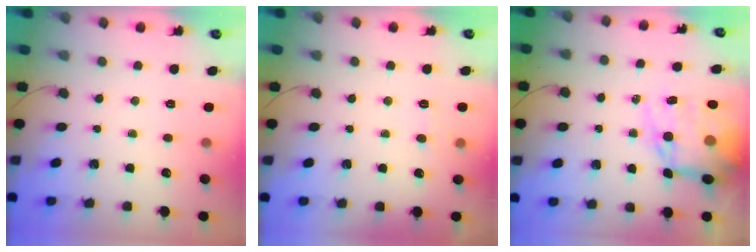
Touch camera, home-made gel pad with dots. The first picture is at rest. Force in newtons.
{"total": 5.6, "press": 5.4, "slide": 1.7}
{"total": 18.3, "press": 17.9, "slide": 3.9}